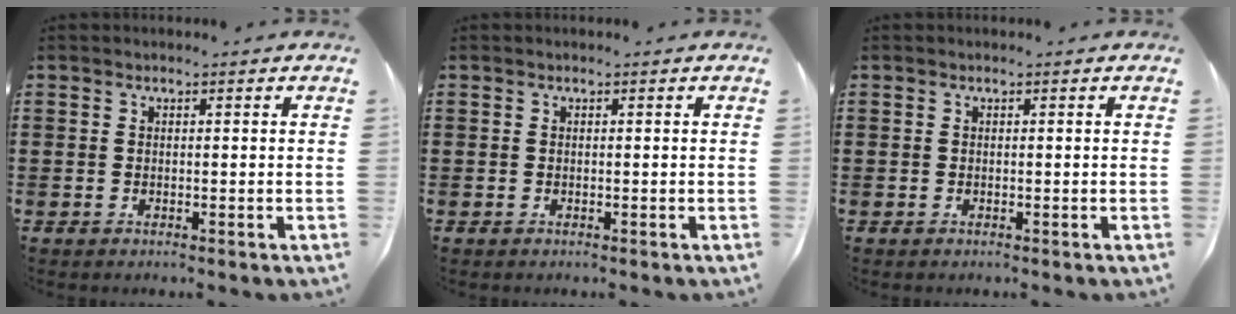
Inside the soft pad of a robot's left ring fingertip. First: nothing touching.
{"total": 0.0}
{"total": 0.0}